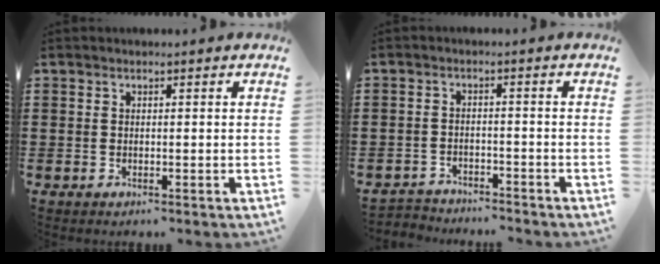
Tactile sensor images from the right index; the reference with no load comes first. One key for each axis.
{"total": 2.6, "fx": -2.5, "fy": 0.4, "fz": -0.3, "tx": -0.002, "ty": 0.001, "tz": -0.057}